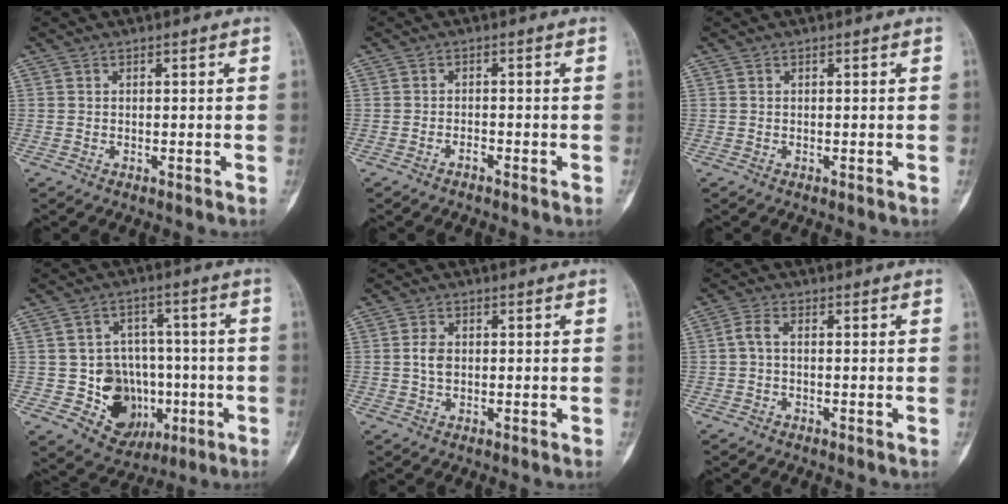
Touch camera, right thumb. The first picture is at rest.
{"total": 1.1, "force": [-1.0, 0.4, 0.5], "torque": [-0.010, 0.008, -0.018]}
{"total": 0.0}
{"total": 12.8, "force": [-2.7, 11.2, 5.8], "torque": [-0.024, 0.028, -0.028]}
{"total": 3.0, "force": [0.1, 2.0, 2.2], "torque": [-0.041, 0.003, 0.002]}
{"total": 2.4, "force": [-0.3, 1.2, 2.1], "torque": [-0.046, 0.004, -0.010]}